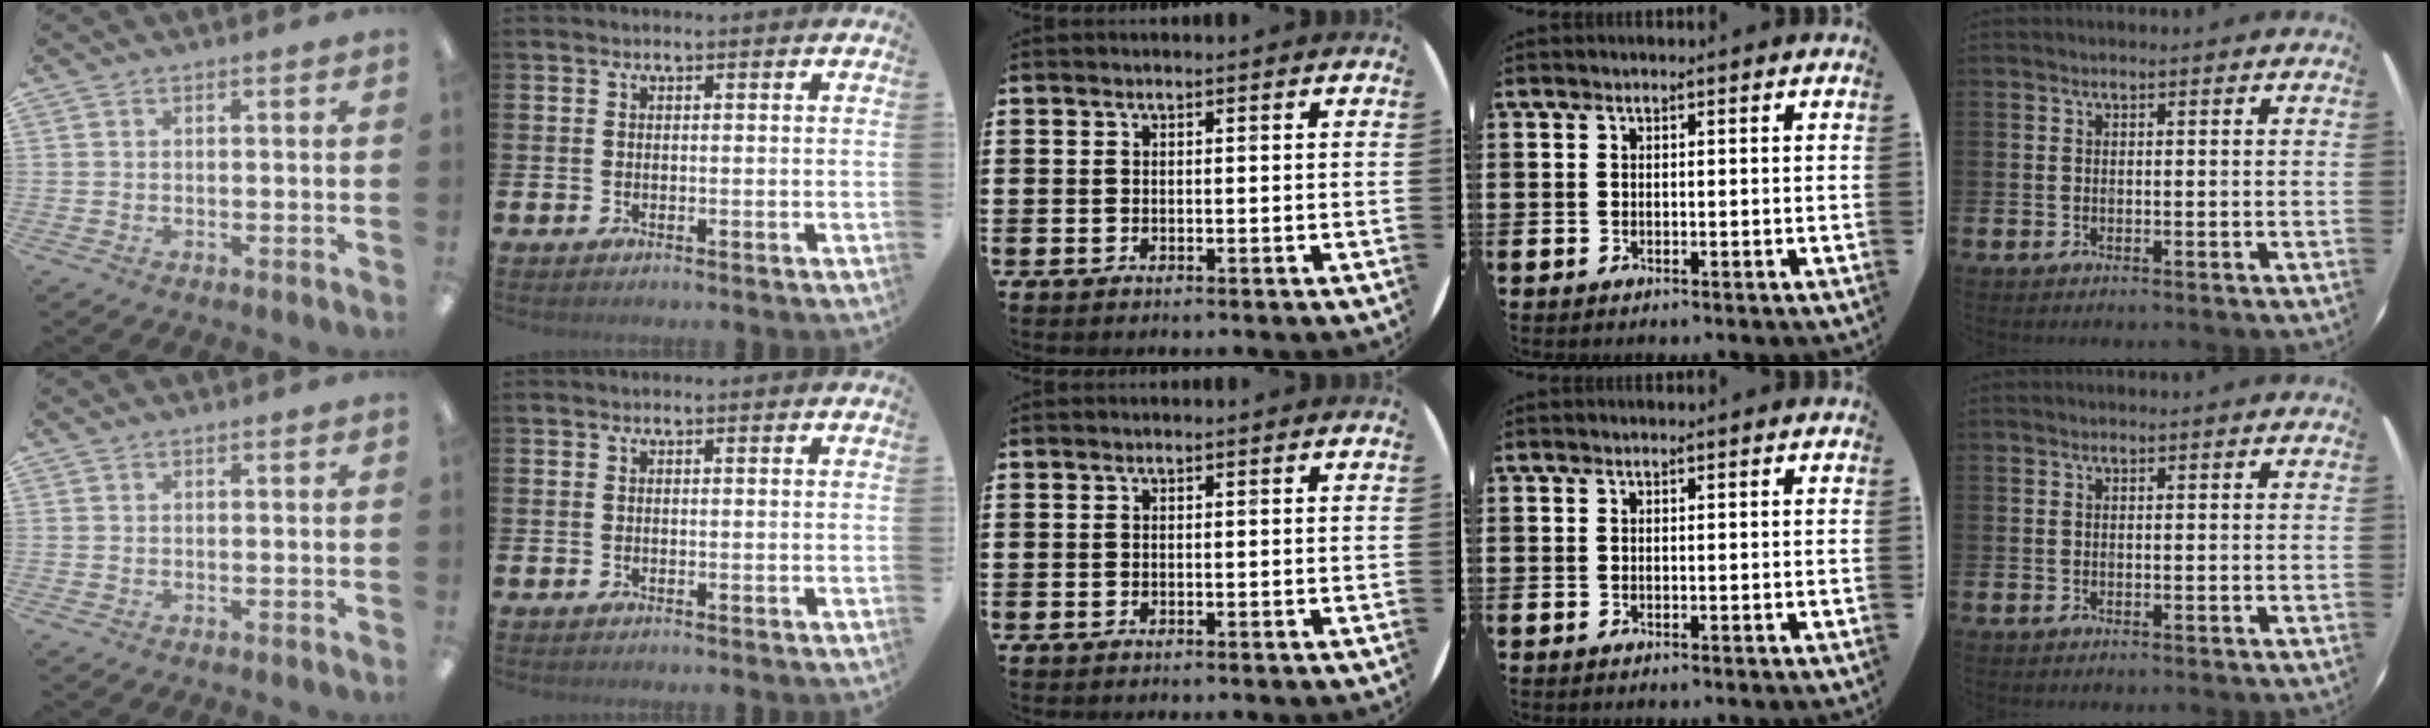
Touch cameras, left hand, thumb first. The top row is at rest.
{}